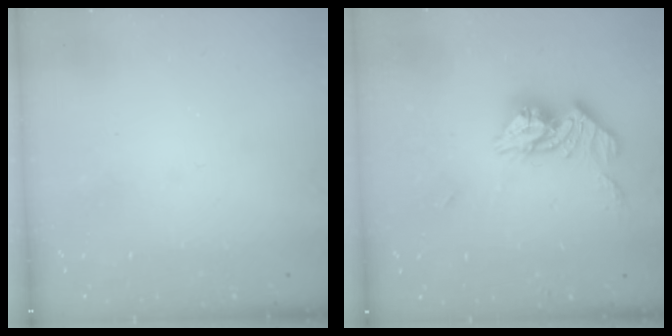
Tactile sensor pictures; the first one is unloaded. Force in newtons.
{"total": 12.5, "press": 12.5, "slide": 1.2}